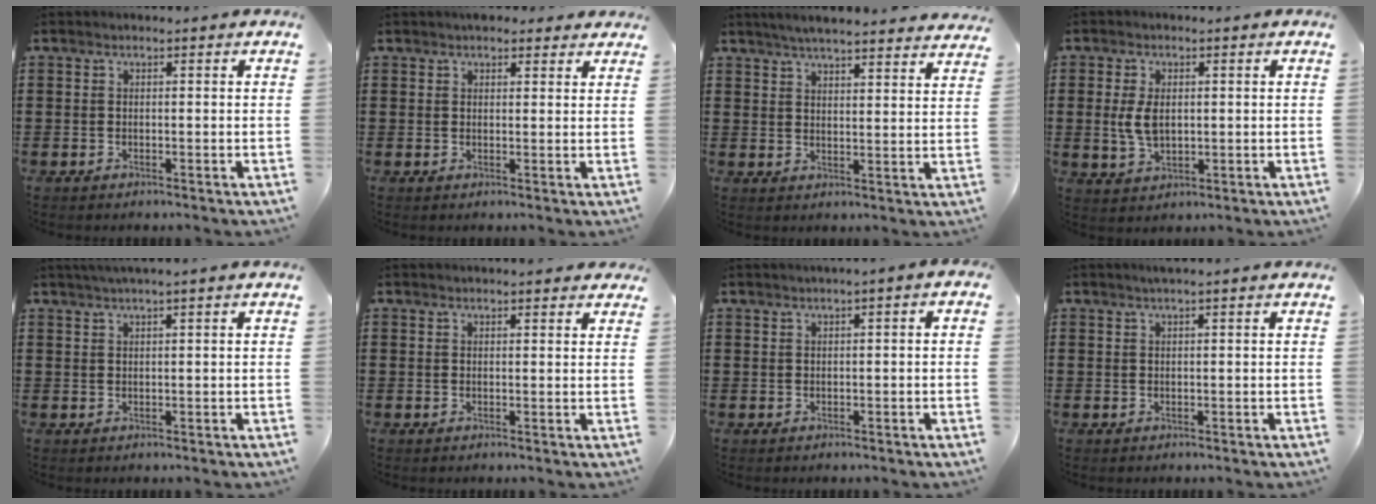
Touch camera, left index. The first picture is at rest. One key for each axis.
{"total": 2.5, "fx": 2.2, "fy": 1.1, "fz": 0.5, "tx": -0.007, "ty": 0.004, "tz": 0.040}
{"total": 4.6, "fx": 4.5, "fy": -0.3, "fz": 1.0, "tx": -0.033, "ty": -0.018, "tz": 0.081}
{"total": 4.8, "fx": 0.5, "fy": 2.8, "fz": 3.9, "tx": -0.102, "ty": 0.001, "tz": 0.002}
{"total": 1.4, "fx": 0.9, "fy": -0.3, "fz": 1.0, "tx": -0.017, "ty": 0.000, "tz": 0.017}
{"total": 1.5, "fx": 1.3, "fy": 0.2, "fz": 0.5, "tx": -0.012, "ty": 0.002, "tz": 0.026}
{"total": 0.9, "fx": 0.1, "fy": 0.0, "fz": 0.9, "tx": -0.014, "ty": -0.004, "tz": 0.002}
{"total": 1.0, "fx": 0.6, "fy": -0.2, "fz": 0.8, "tx": -0.012, "ty": 0.000, "tz": 0.011}